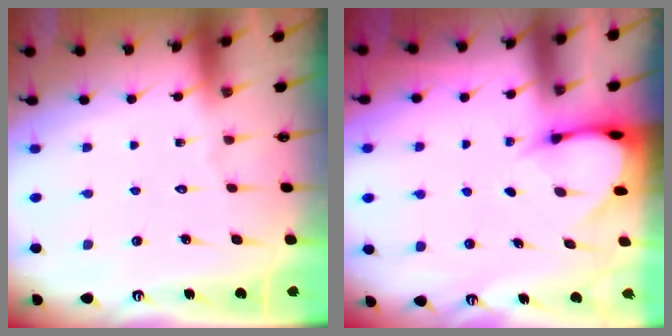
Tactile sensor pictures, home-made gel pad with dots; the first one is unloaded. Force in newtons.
{"total": 3.5, "press": 3.5, "slide": 0.2}